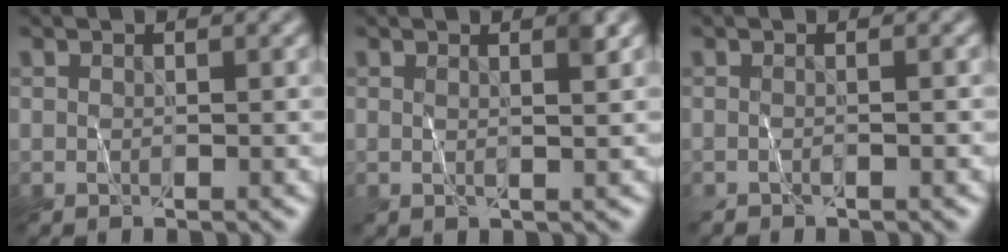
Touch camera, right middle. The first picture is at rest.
{"total": 1.2, "force": [0.6, 0.3, 1.0], "torque": [-0.012, 0.000, 0.008]}
{"total": 0.7, "force": [-0.3, 0.2, 0.6], "torque": [-0.008, -0.002, -0.010]}